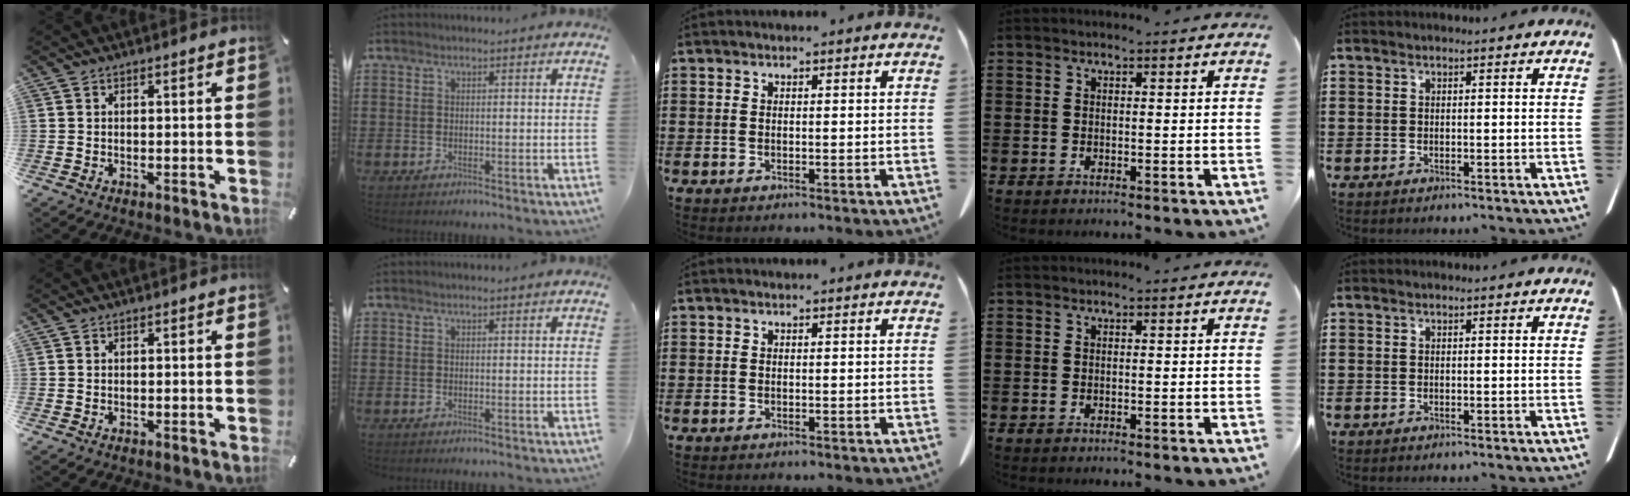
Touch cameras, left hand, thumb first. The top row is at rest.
{}